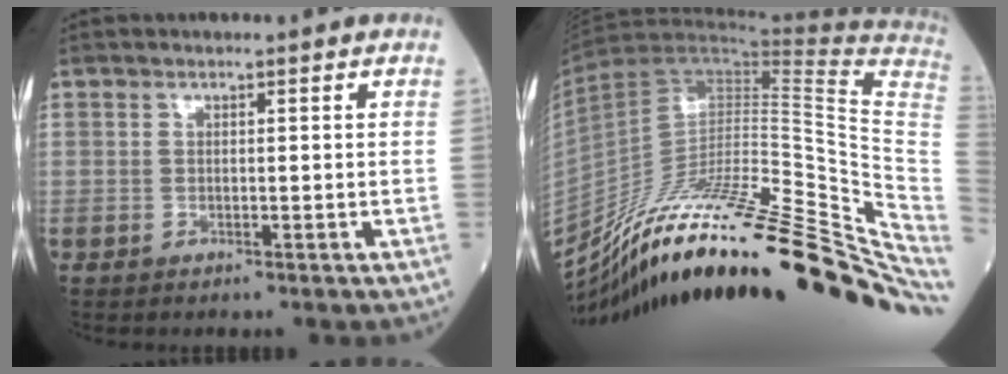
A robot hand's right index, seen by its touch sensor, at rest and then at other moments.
{"total": 33.5, "force": [-23.6, 4.8, 23.2], "torque": [-0.266, -0.014, -0.362]}